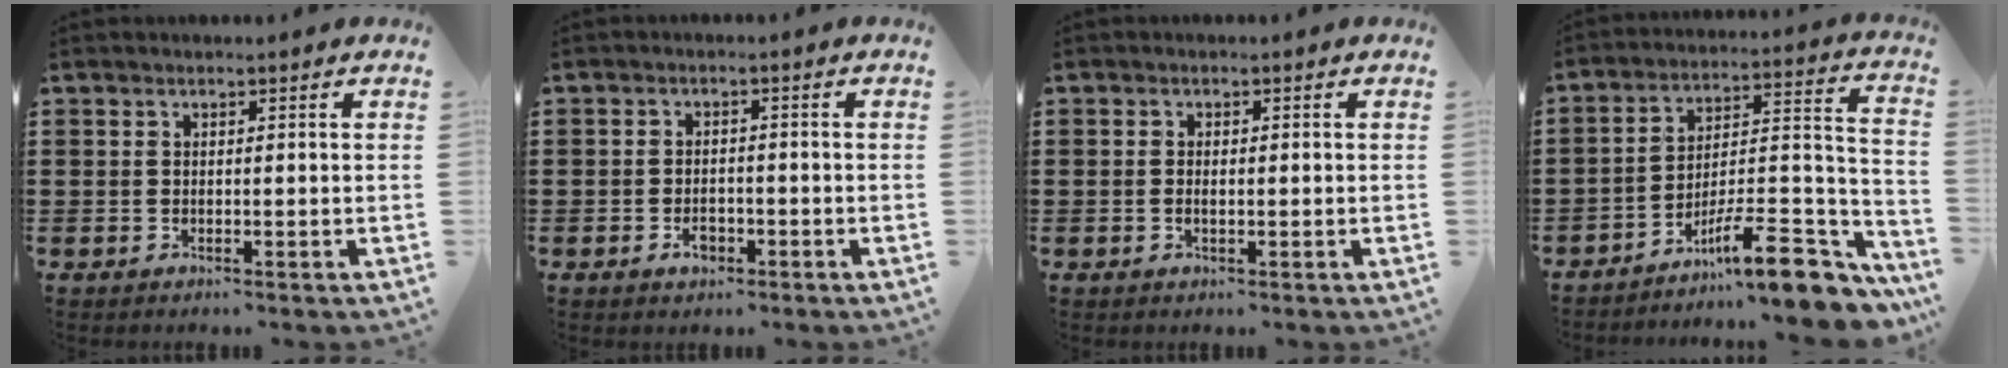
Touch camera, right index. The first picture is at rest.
{"total": 2.2, "force": [-1.2, 1.2, 1.5], "torque": [-0.029, -0.002, -0.023]}
{"total": 1.1, "force": [-0.2, 0.5, 1.0], "torque": [-0.019, 0.001, -0.004]}
{"total": 12.8, "force": [-9.1, 3.1, 8.4], "torque": [-0.105, 0.030, -0.158]}